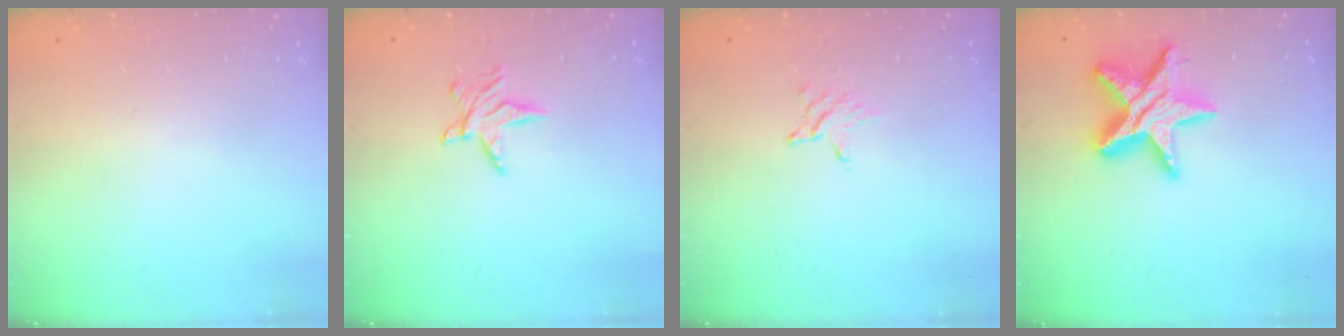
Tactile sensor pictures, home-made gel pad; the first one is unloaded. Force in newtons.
{"total": 5.3, "press": 5.2, "slide": 0.7}
{"total": 2.5, "press": 2.5, "slide": 0.3}
{"total": 15.3, "press": 15.2, "slide": 1.5}